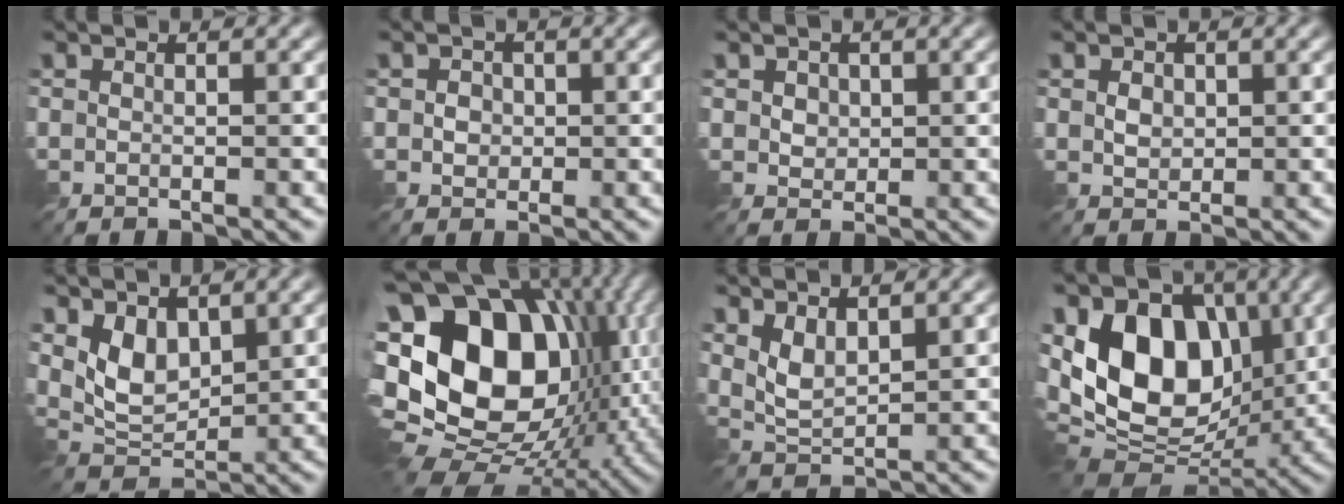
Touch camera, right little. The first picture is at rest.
{"total": 1.7, "force": [0.1, 1.5, 0.8], "torque": [-0.019, 0.004, -0.002]}
{"total": 1.8, "force": [0.6, 1.5, 0.8], "torque": [-0.033, -0.002, 0.019]}
{"total": 1.3, "force": [0.2, 1.1, 0.8], "torque": [-0.021, -0.002, 0.003]}
{"total": 4.0, "force": [1.6, 2.4, 2.7], "torque": [-0.061, -0.012, 0.028]}
{"total": 21.0, "force": [0.1, 14.6, 15.2], "torque": [-0.293, 0.006, 0.017]}
{"total": 2.8, "force": [1.4, 1.2, 2.1], "torque": [-0.053, -0.007, 0.032]}
{"total": 12.6, "force": [1.8, 8.4, 9.2], "torque": [-0.158, 0.003, 0.019]}